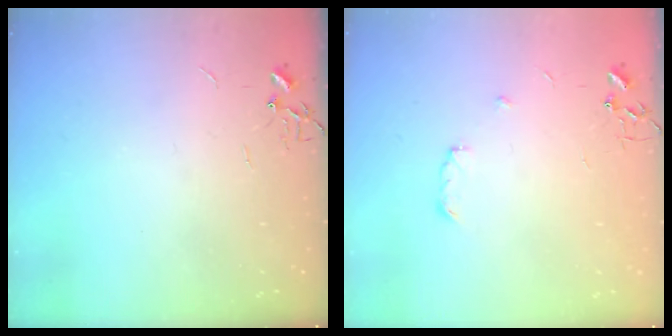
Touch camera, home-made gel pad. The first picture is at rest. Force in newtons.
{"total": 4.3, "press": 4.2, "slide": 0.6}